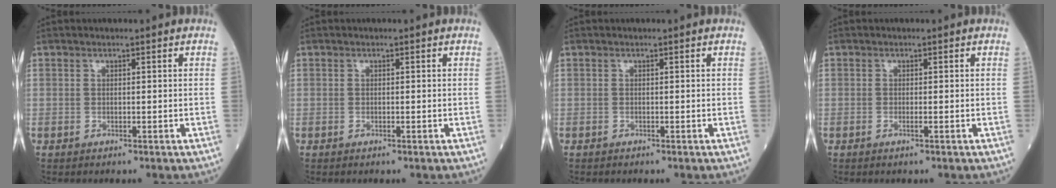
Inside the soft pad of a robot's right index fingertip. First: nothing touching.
{"total": 0.0}
{"total": 0.0}
{"total": 0.7, "force": [-0.3, -0.1, 0.7], "torque": [-0.014, -0.001, -0.005]}